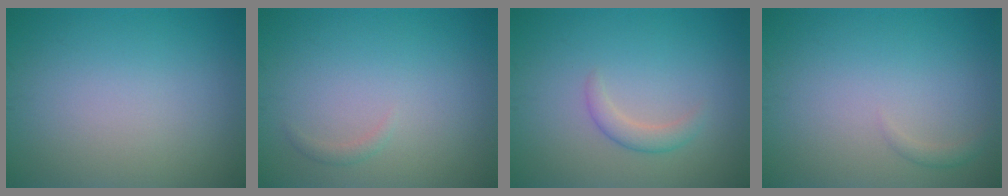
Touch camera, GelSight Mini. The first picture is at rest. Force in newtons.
{"total": 0.7, "press": 0.7, "slide": 0.0}
{"total": 1.7, "press": 1.7, "slide": 0.1}
{"total": 0.8, "press": 0.8, "slide": 0.0}